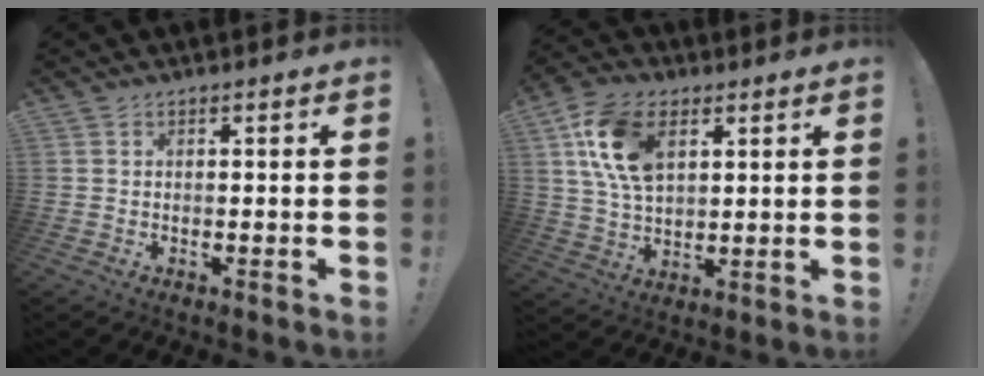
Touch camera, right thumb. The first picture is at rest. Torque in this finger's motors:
{"motor_torque": [1.97, 2.16, 0.44, -0.42, 0.06]}